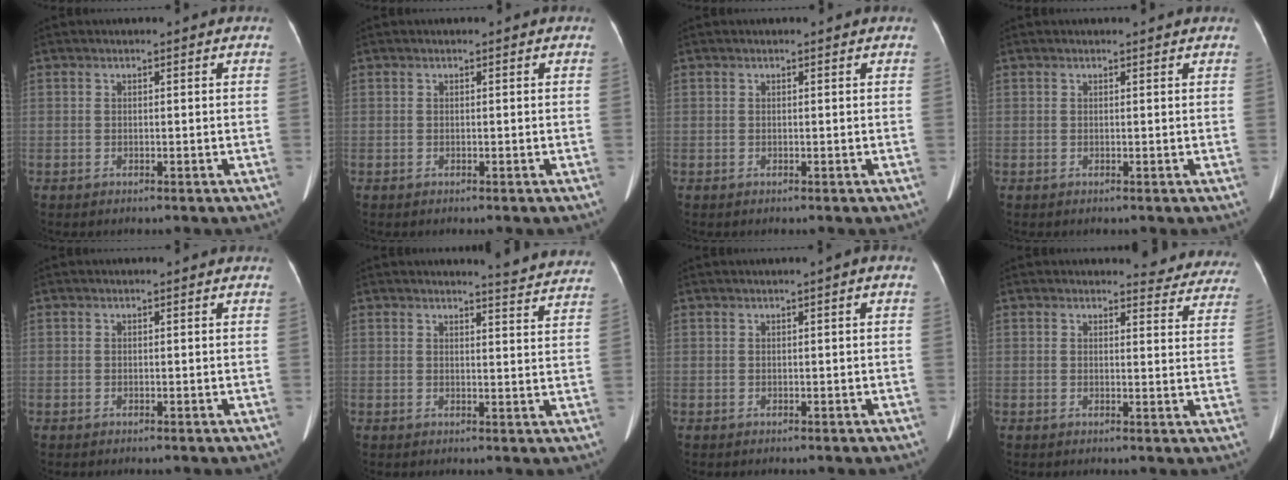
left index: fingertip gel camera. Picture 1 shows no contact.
{"total": 0.0}
{"total": 0.0}
{"total": 1.3, "force": [1.2, 0.1, 0.3], "torque": [-0.010, 0.006, 0.014]}
{"total": 0.0}
{"total": 8.7, "force": [8.6, 0.0, 1.5], "torque": [-0.015, -0.031, 0.079]}
{"total": 0.8, "force": [0.1, -0.1, 0.8], "torque": [-0.011, 0.003, 0.002]}
{"total": 8.2, "force": [7.9, 2.1, 0.5], "torque": [0.025, -0.028, 0.060]}